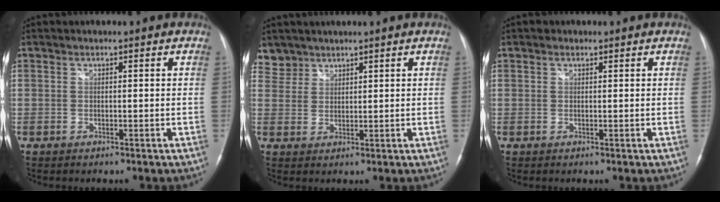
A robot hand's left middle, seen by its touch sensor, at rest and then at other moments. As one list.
[{"total": 3.5, "force": [2.9, 1.9, -0.6], "torque": [0.021, 0.007, 0.056]}, {"total": 0.8, "force": [0.5, 0.6, 0.2], "torque": [-0.007, 0.000, 0.006]}]